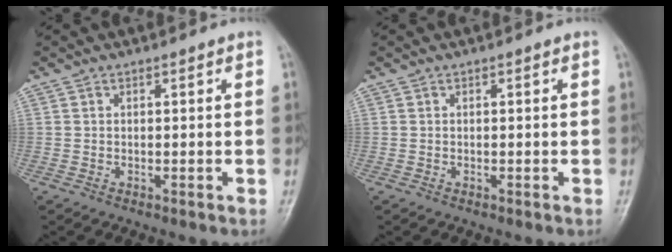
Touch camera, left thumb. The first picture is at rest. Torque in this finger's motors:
{"motor_torque": [-0.02, 0.00, -0.11, 0.00, 0.00]}